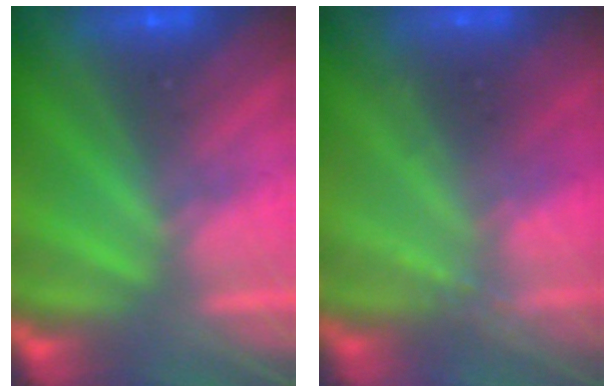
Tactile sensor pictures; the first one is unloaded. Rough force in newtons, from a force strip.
{"total": 2.1}